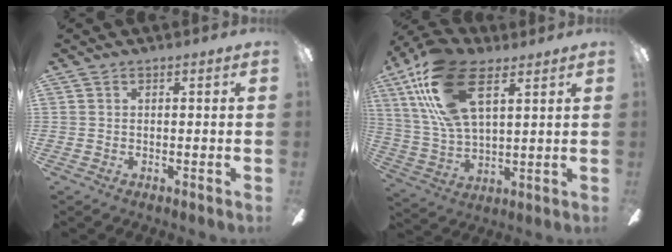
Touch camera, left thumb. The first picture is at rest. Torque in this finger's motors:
{"motor_torque": [0.43, 0.44, 1.41, -1.36, 0.47]}